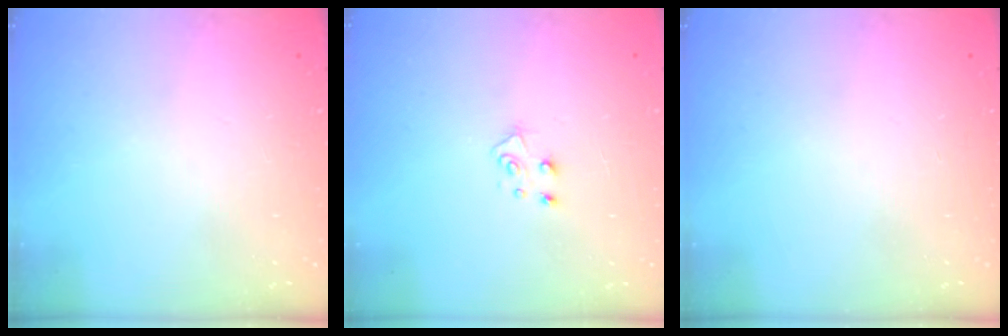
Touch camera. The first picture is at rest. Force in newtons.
{"total": 5.1, "press": 5.1, "slide": 0.5}
{"total": 0.0}